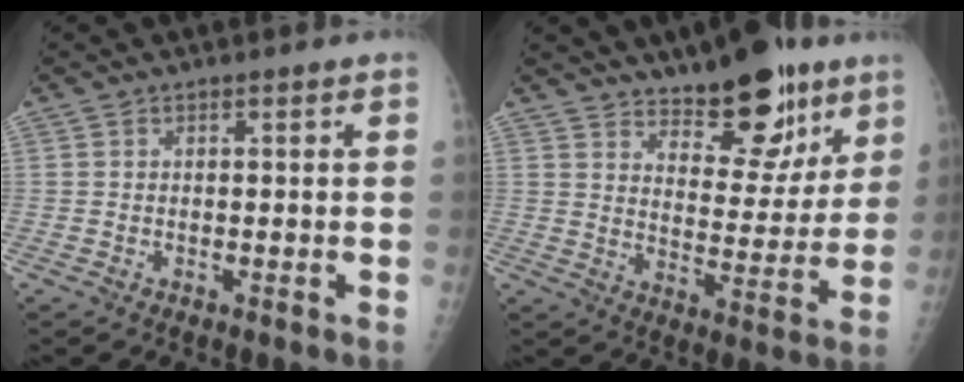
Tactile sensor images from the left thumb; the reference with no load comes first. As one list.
[{"total": 14.8, "force": [10.2, 6.5, 8.5], "torque": [-0.067, -0.070, 0.158]}]